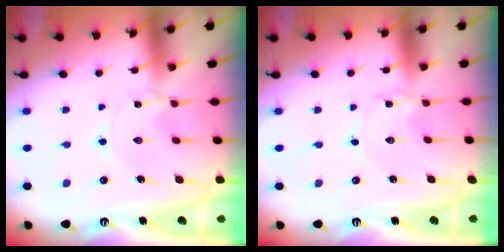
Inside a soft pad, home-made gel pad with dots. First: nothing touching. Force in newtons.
{"total": 0.9, "press": 0.9, "slide": 0.1}